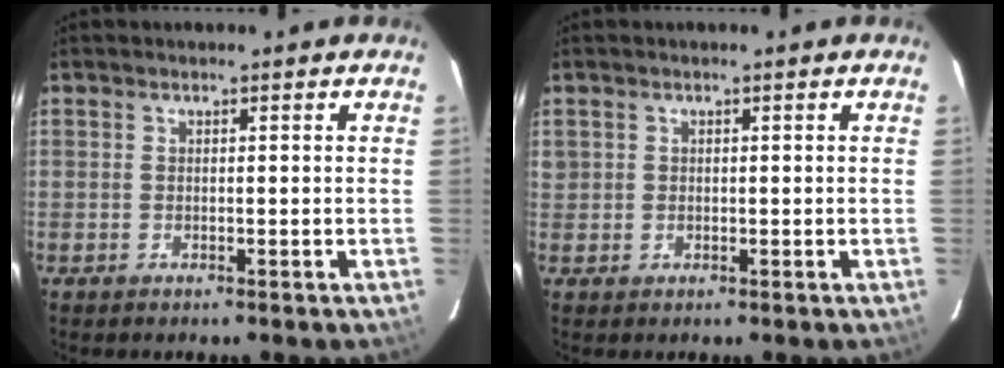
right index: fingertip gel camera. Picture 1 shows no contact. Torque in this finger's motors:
{"motor_torque": [0.00, -0.03, -0.01, 0.01]}